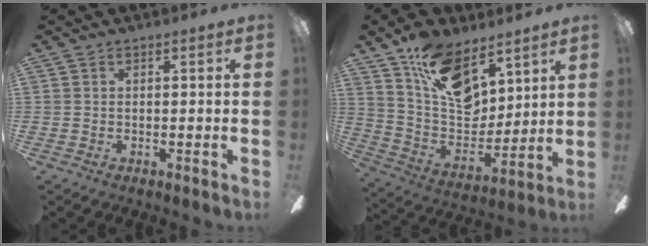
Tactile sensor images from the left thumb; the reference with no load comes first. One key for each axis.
{"total": 17.4, "fx": 10.3, "fy": 10.0, "fz": 9.8, "tx": -0.168, "ty": -0.046, "tz": 0.192}